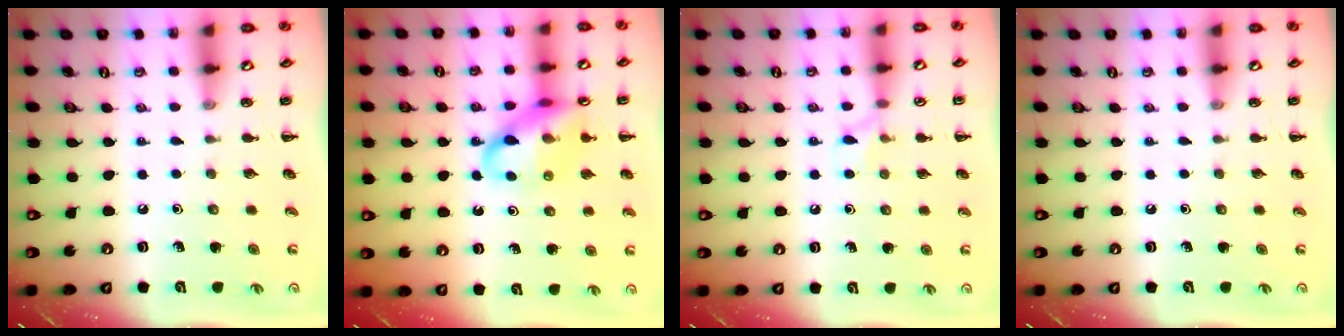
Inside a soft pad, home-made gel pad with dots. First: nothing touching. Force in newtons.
{"total": 14.6, "press": 14.4, "slide": 2.4}
{"total": 5.8, "press": 5.3, "slide": 2.2}
{"total": 0.0}